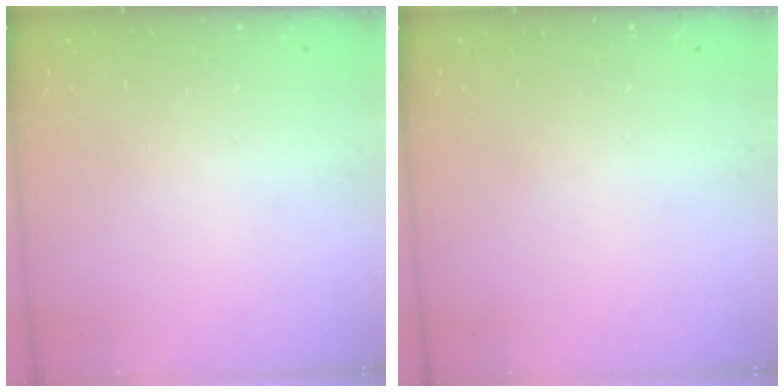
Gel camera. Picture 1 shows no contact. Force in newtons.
{"total": 0.0}